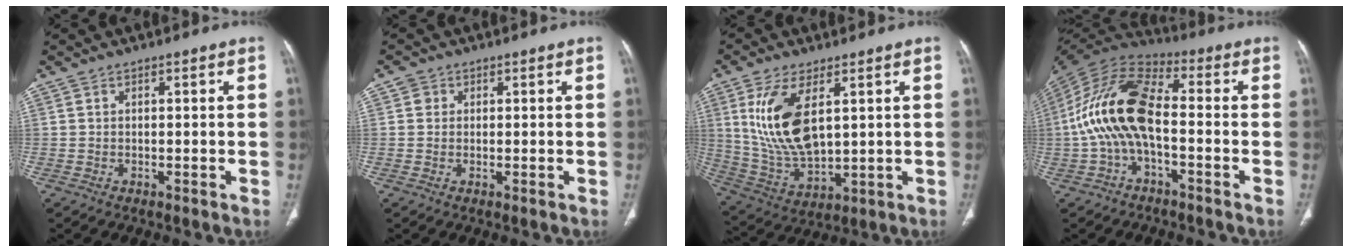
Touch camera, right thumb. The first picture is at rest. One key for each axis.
{"total": 1.5, "fx": 0.3, "fy": 1.4, "fz": 0.3, "tx": 0.003, "ty": 0.001, "tz": 0.002}
{"total": 14.8, "fx": 4.3, "fy": 7.1, "fz": 12.3, "tx": -0.248, "ty": -0.023, "tz": 0.098}
{"total": 15.6, "fx": -1.9, "fy": 7.7, "fz": 13.5, "tx": -0.271, "ty": 0.042, "tz": -0.045}